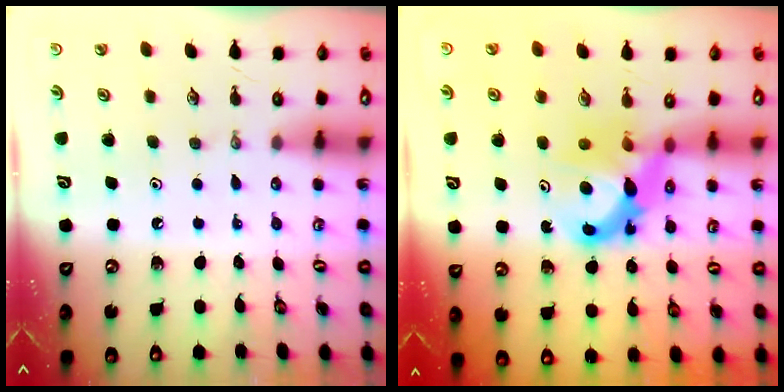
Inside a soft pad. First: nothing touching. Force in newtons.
{"total": 8.5, "press": 8.5, "slide": 0.6}